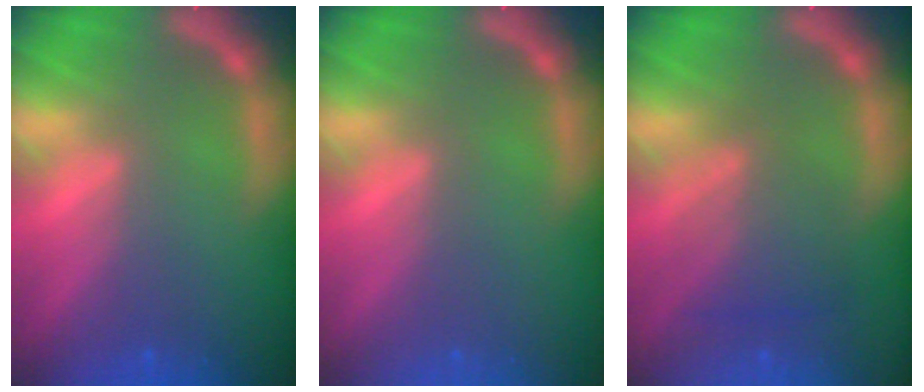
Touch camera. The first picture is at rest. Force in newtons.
{"total": 0.0}
{"total": 4.5}